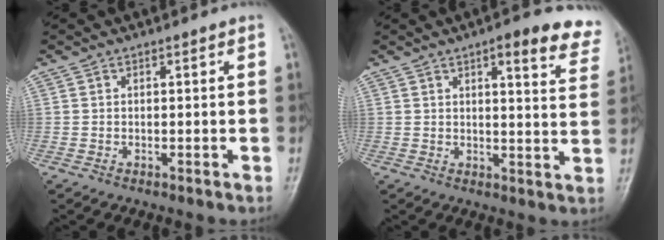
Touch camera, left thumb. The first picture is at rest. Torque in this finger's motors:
{"motor_torque": [0.21, 0.07, 0.00, -0.18, 0.09]}